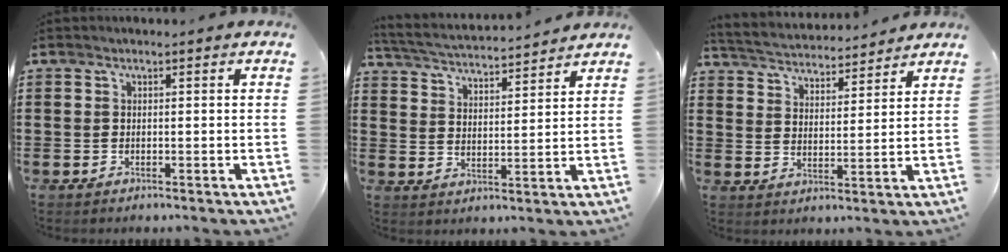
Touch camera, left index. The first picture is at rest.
{"total": 3.6, "force": [3.5, -0.1, 0.6], "torque": [-0.033, -0.027, 0.056]}
{"total": 3.8, "force": [3.8, 0.3, 0.1], "torque": [-0.025, -0.027, 0.061]}